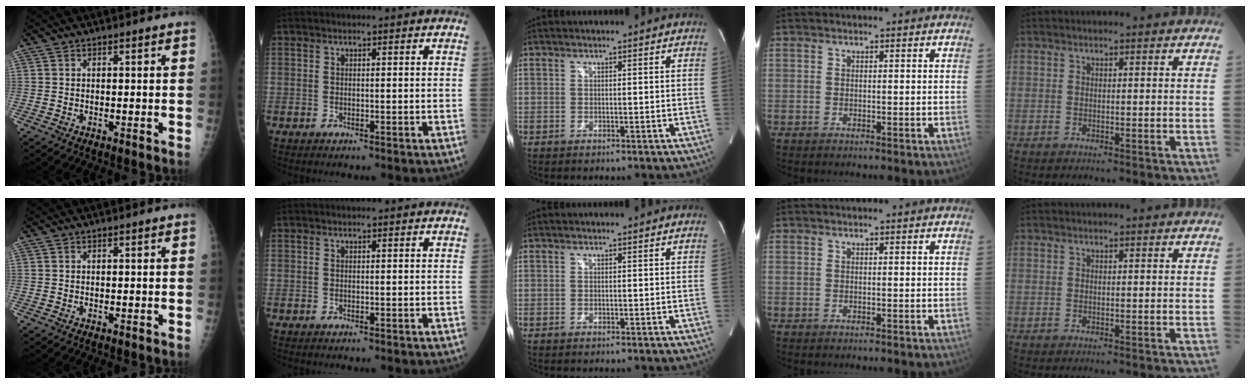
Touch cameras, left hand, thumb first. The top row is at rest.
{}